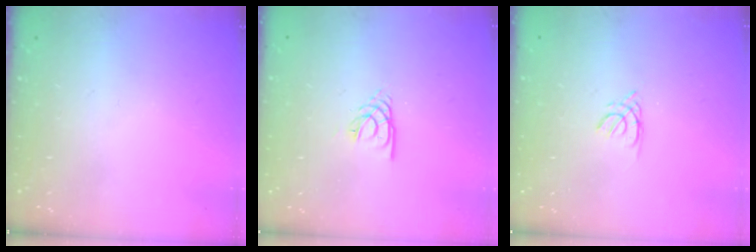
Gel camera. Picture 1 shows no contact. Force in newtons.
{"total": 3.2, "press": 3.1, "slide": 0.4}
{"total": 1.7, "press": 1.7, "slide": 0.3}